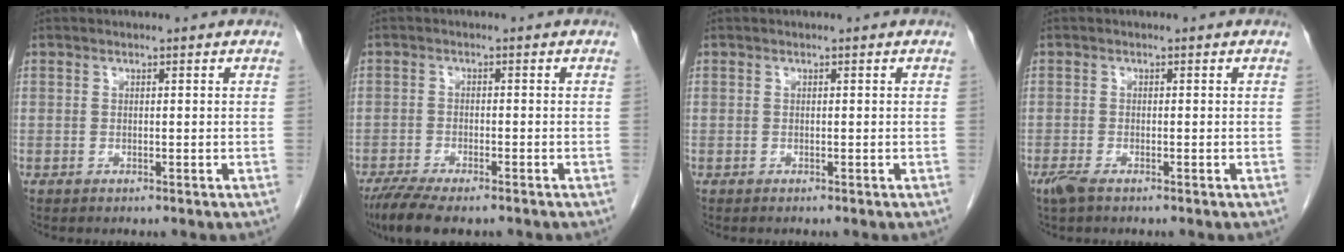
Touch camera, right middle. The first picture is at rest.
{"total": 8.1, "force": [-6.3, 2.0, 4.7], "torque": [-0.080, -0.017, -0.103]}
{"total": 0.0}
{"total": 2.1, "force": [-1.4, 0.5, 1.4], "torque": [-0.037, -0.007, -0.027]}